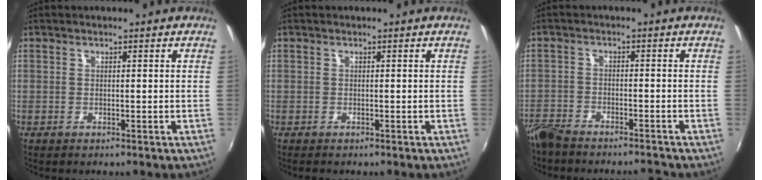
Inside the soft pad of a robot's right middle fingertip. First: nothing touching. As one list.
[{"total": 0.0}, {"total": 7.3, "force": [-6.8, 1.6, 2.2], "torque": [-0.069, -0.011, -0.120]}]